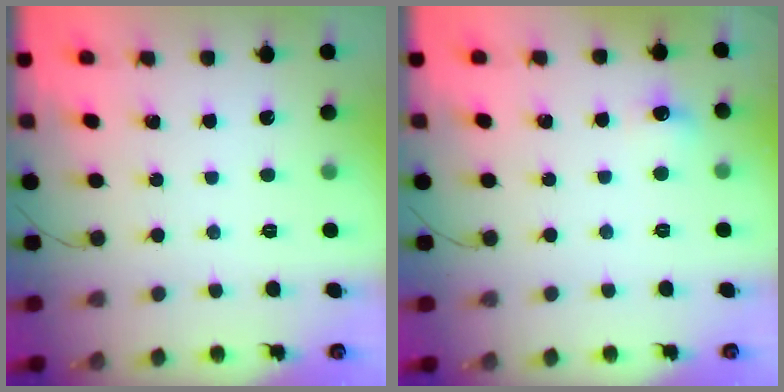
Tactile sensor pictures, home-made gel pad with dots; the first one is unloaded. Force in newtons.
{"total": 6.0, "press": 5.7, "slide": 1.7}